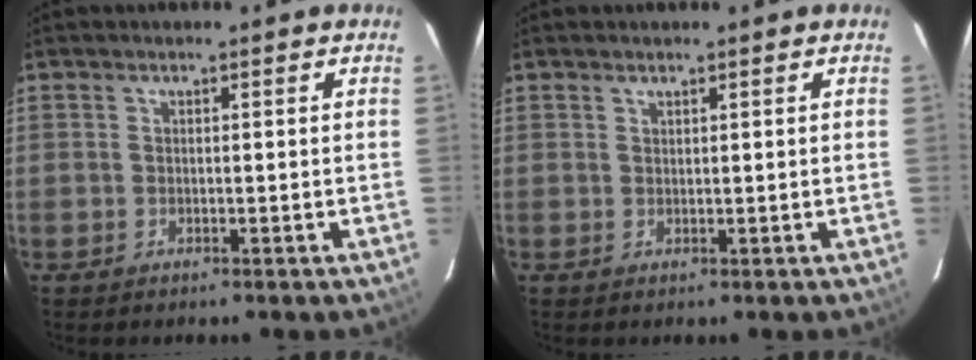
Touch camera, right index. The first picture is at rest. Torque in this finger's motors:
{"motor_torque": [-0.10, 0.11, 0.00, 0.00]}